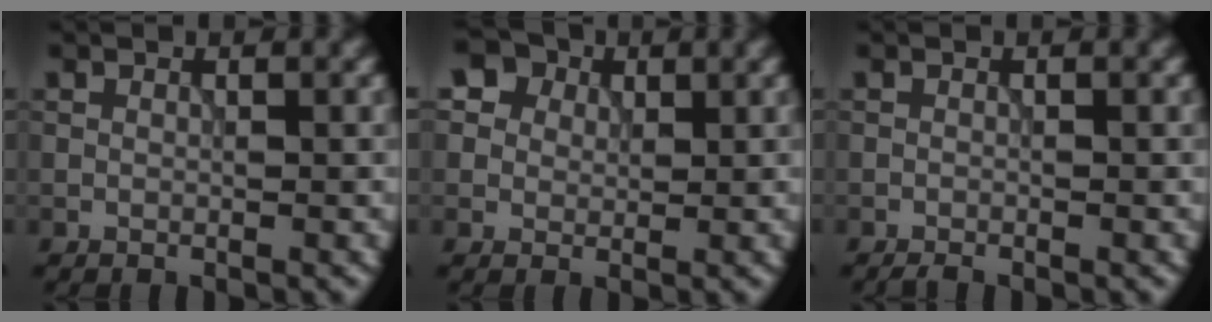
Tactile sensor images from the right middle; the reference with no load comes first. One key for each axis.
{"total": 7.2, "fx": 4.2, "fy": 5.2, "fz": 2.8, "tx": -0.062, "ty": 0.007, "tz": 0.061}
{"total": 0.6, "fx": -0.5, "fy": 0.1, "fz": 0.3, "tx": -0.006, "ty": -0.002, "tz": -0.011}